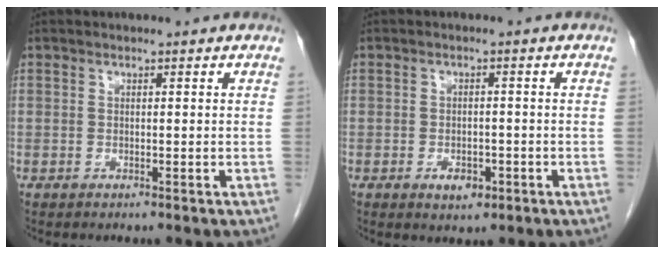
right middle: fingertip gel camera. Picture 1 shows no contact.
{"total": 3.0, "force": [-1.4, 1.8, 2.0], "torque": [-0.028, 0.003, -0.012]}